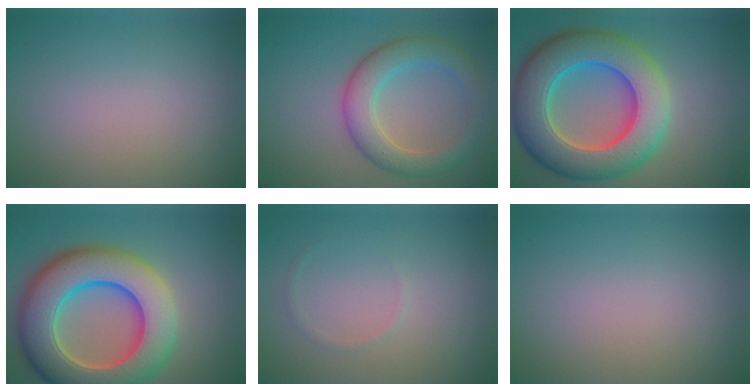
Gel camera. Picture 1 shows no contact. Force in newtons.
{"total": 5.3, "press": 5.3, "slide": 0.1}
{"total": 11.9, "press": 11.9, "slide": 0.3}
{"total": 12.6, "press": 12.6, "slide": 0.6}
{"total": 0.7, "press": 0.7, "slide": 0.0}
{"total": 0.0}